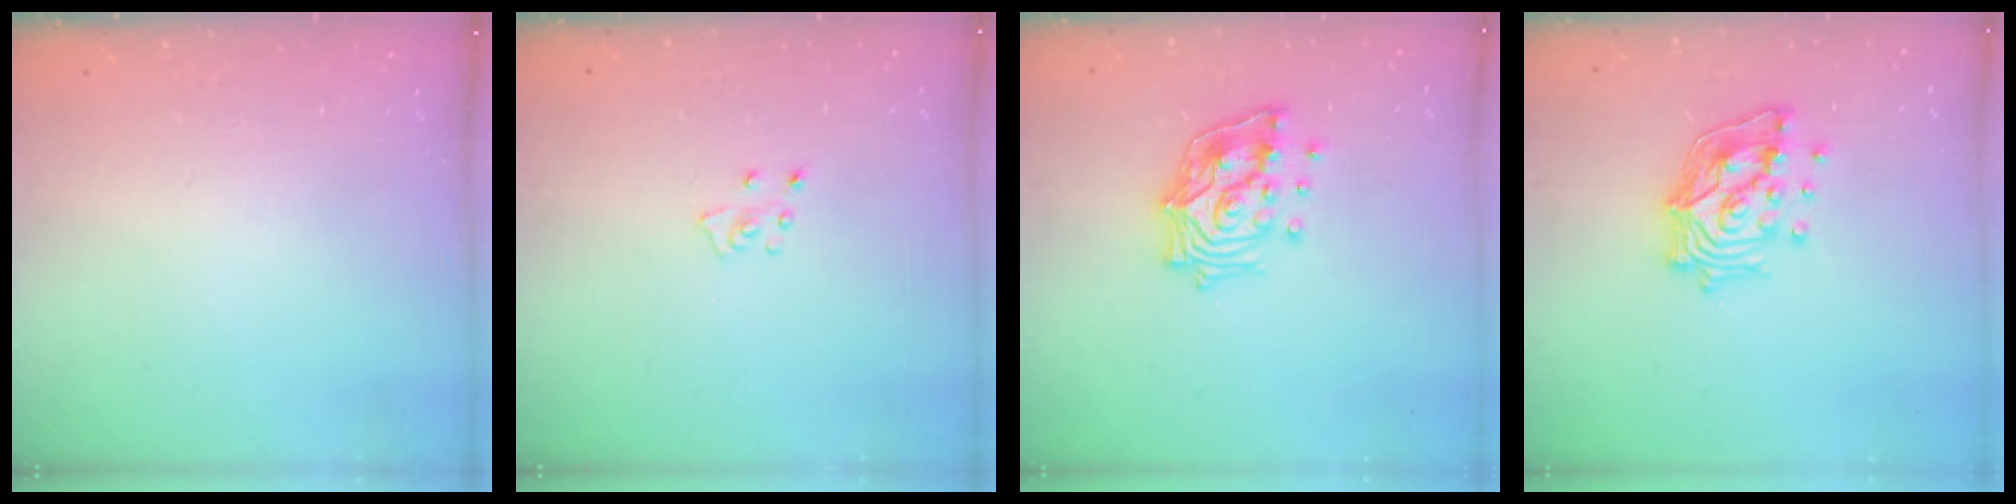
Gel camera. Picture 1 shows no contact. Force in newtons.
{"total": 5.0, "press": 5.0, "slide": 0.3}
{"total": 15.1, "press": 15.0, "slide": 2.0}
{"total": 14.1, "press": 14.0, "slide": 1.7}